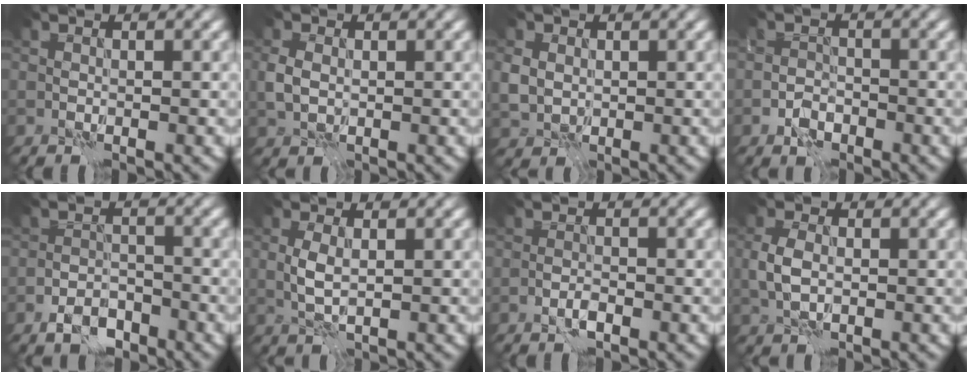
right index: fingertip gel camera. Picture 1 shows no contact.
{"total": 2.3, "force": [0.1, 1.7, 1.5], "torque": [-0.039, 0.003, 0.001]}
{"total": 2.6, "force": [0.4, 2.2, 1.3], "torque": [-0.034, 0.000, 0.007]}
{"total": 1.9, "force": [-1.3, 1.1, 0.8], "torque": [-0.012, 0.006, -0.025]}
{"total": 3.0, "force": [-2.1, 1.5, 1.4], "torque": [-0.019, 0.004, -0.043]}
{"total": 1.9, "force": [0.2, 0.8, 1.7], "torque": [-0.043, 0.001, 0.008]}
{"total": 0.9, "force": [-0.6, 0.2, 0.6], "torque": [-0.013, 0.003, -0.014]}
{"total": 2.5, "force": [-0.2, 1.6, 1.9], "torque": [-0.047, 0.002, -0.003]}